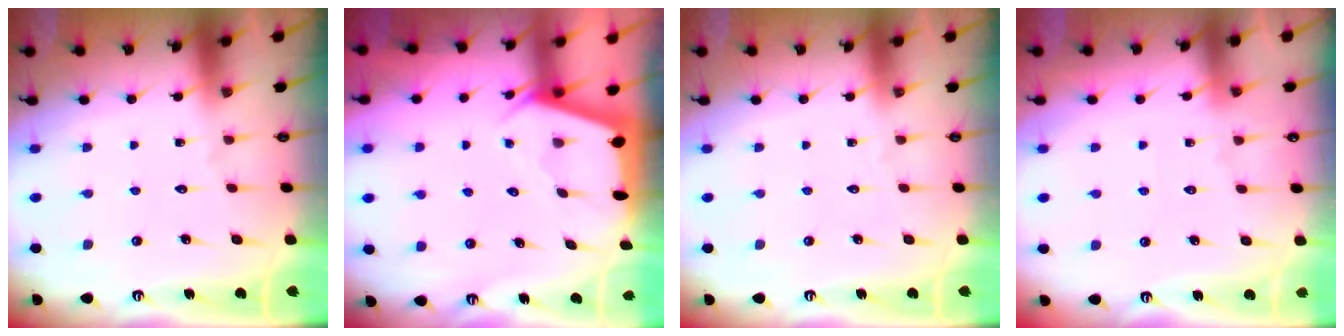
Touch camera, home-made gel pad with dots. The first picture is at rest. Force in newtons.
{"total": 2.4, "press": 2.4, "slide": 0.3}
{"total": 0.0}
{"total": 3.5, "press": 3.5, "slide": 0.4}